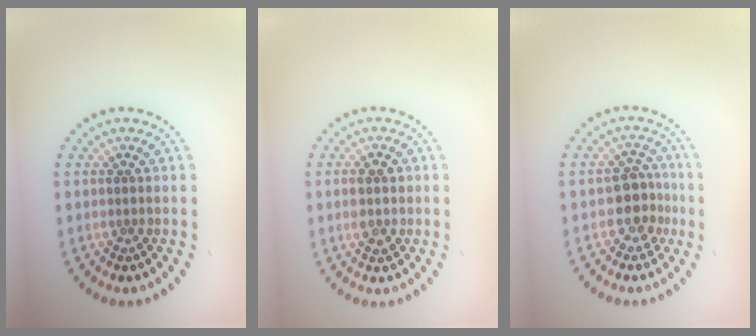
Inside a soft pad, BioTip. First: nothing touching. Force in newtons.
{"total": 2.8, "press": 2.8, "slide": 0.1}
{"total": 3.0, "press": 2.6, "slide": 1.5}